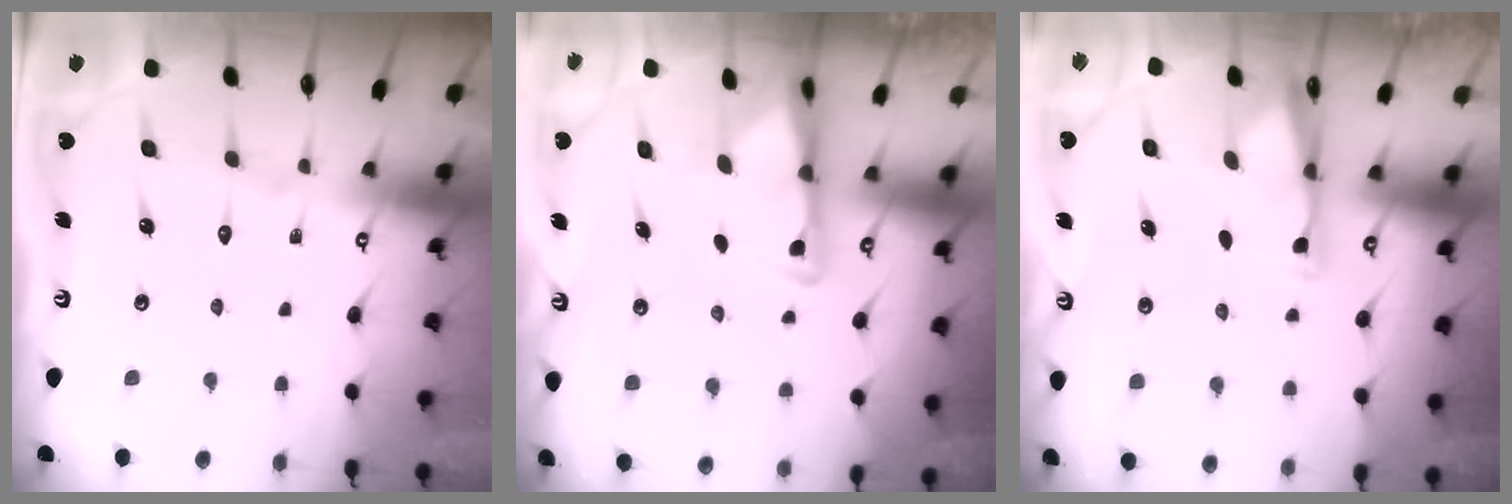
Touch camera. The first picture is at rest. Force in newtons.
{"total": 2.7, "press": 2.6, "slide": 0.7}
{"total": 2.9, "press": 2.8, "slide": 0.6}